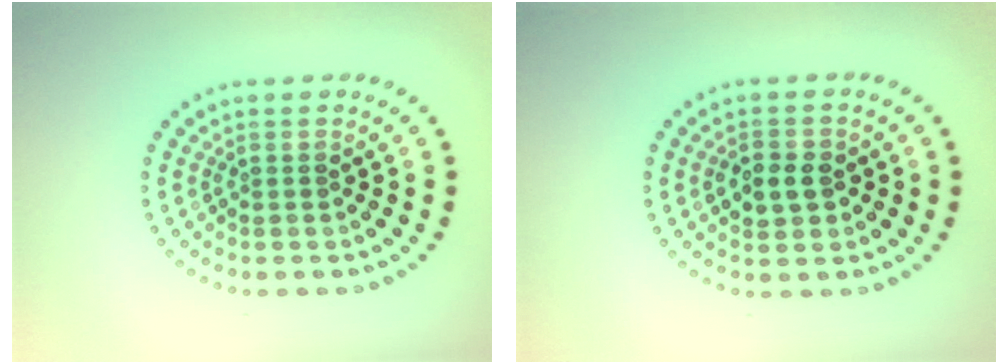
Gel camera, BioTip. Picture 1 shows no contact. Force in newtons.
{"total": 2.6, "press": 2.6, "slide": 0.2}